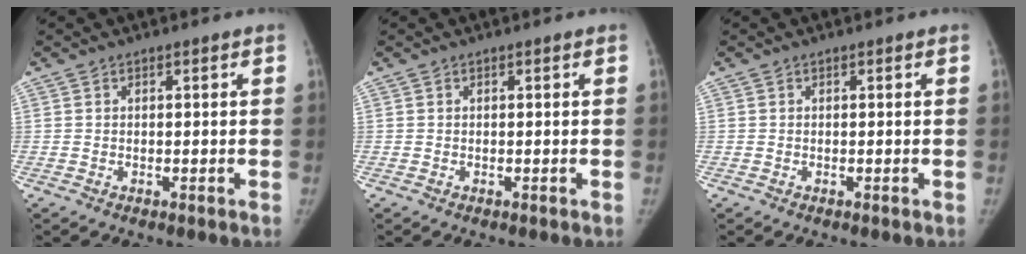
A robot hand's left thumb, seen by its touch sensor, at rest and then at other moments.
{"total": 0.0}
{"total": 0.0}